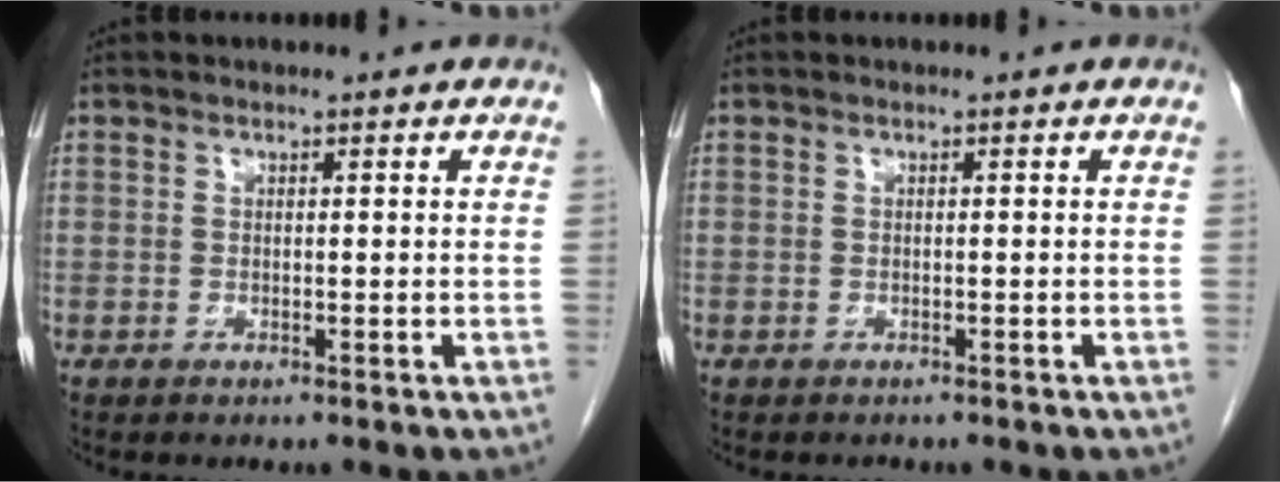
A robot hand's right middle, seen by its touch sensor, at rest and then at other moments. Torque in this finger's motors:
{"motor_torque": [-0.41, 0.10, -0.04, -0.01]}